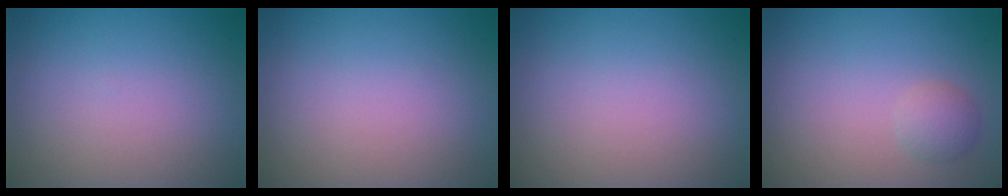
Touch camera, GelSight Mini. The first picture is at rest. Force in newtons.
{"total": 0.0}
{"total": 0.0}
{"total": 1.5, "press": 1.5, "slide": 0.0}